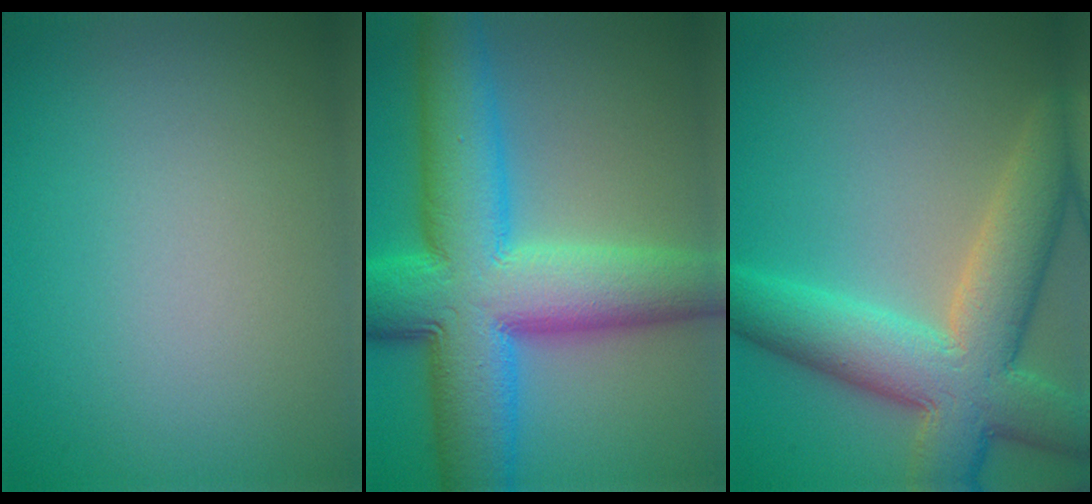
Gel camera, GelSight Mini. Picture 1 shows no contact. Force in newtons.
{"total": 13.6, "press": 13.6, "slide": 0.2}
{"total": 9.2, "press": 9.2, "slide": 0.8}